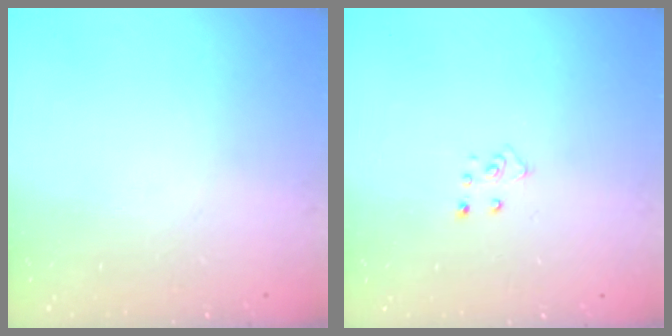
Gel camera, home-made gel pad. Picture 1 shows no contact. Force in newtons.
{"total": 3.8, "press": 3.8, "slide": 0.4}